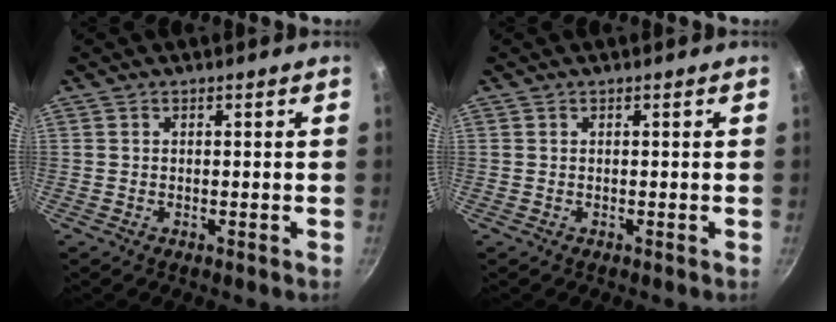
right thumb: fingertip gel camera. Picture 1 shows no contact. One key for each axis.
{"total": 0.0}